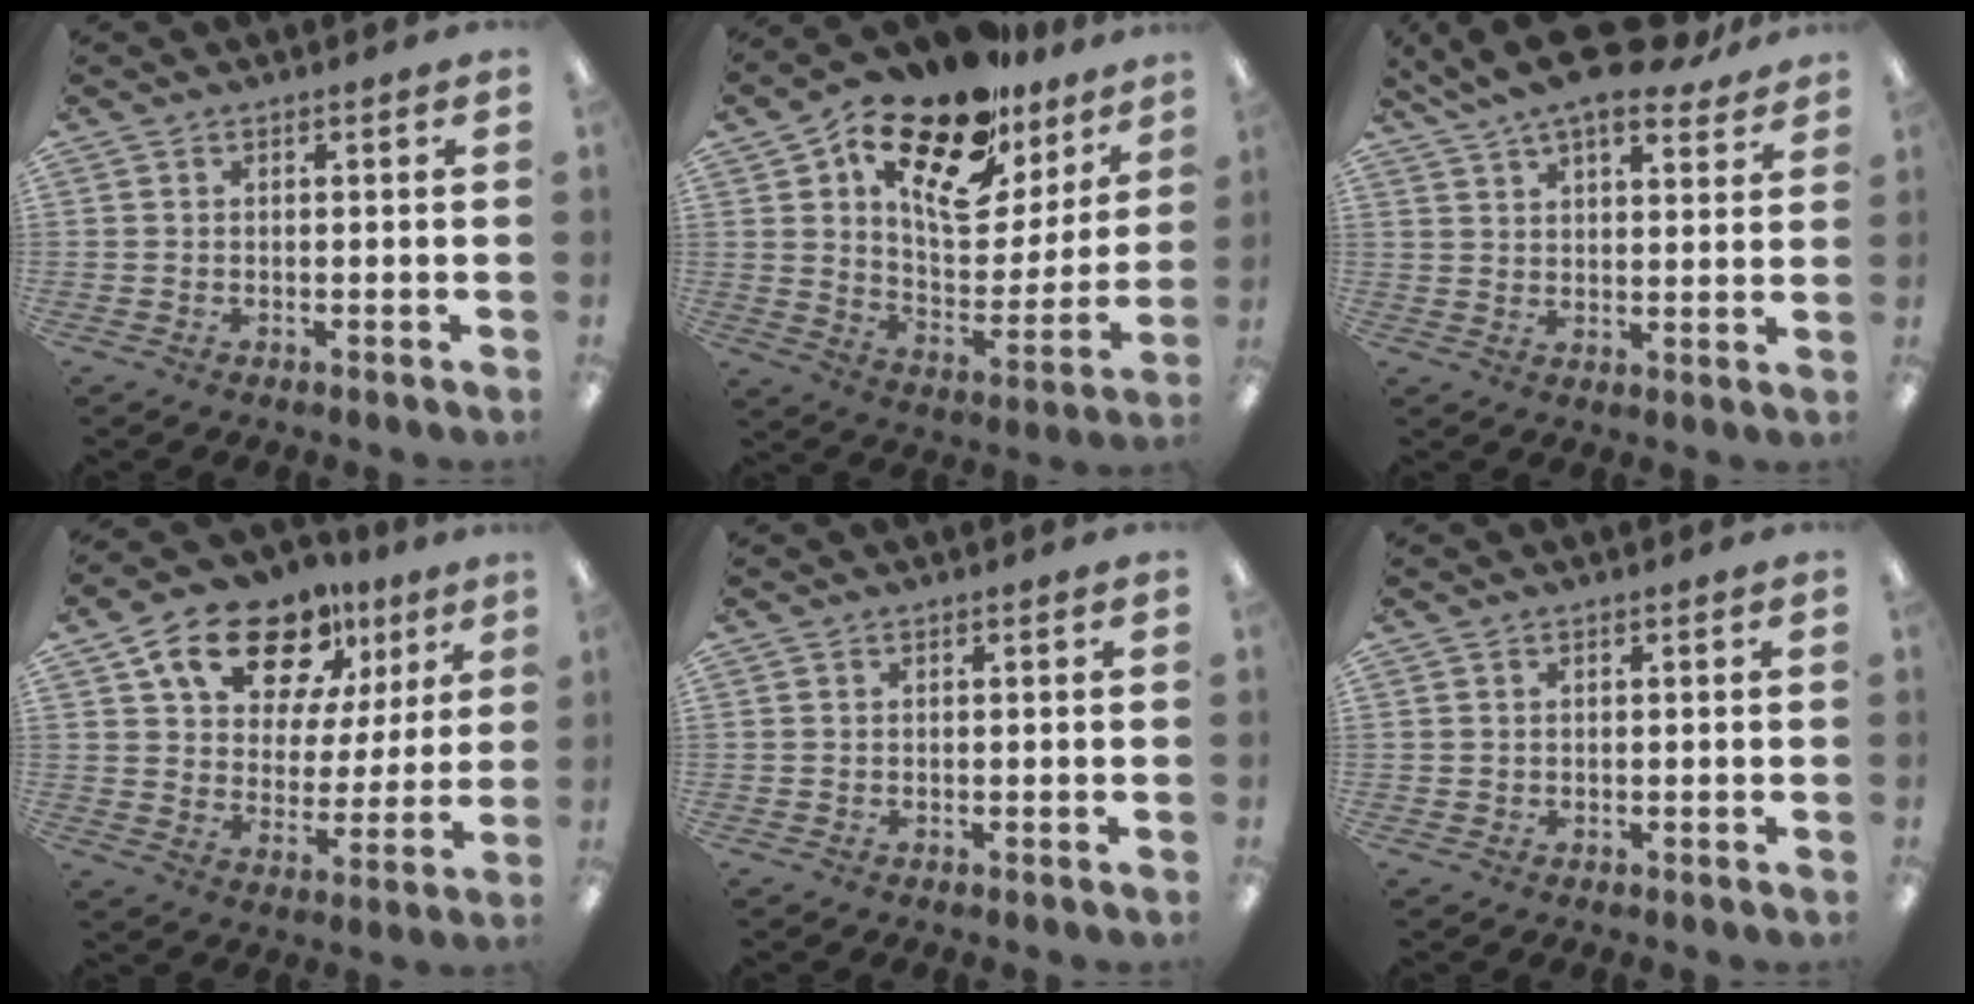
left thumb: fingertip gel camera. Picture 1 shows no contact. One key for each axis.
{"total": 21.6, "fx": 14.5, "fy": 10.3, "fz": 12.2, "tx": -0.185, "ty": -0.093, "tz": 0.252}
{"total": 12.0, "fx": 9.6, "fy": 3.7, "fz": 6.2, "tx": -0.104, "ty": -0.048, "tz": 0.170}
{"total": 17.7, "fx": 11.7, "fy": 10.0, "fz": 8.9, "tx": -0.140, "ty": -0.065, "tz": 0.206}
{"total": 0.0}
{"total": 0.6, "fx": 0.3, "fy": 0.5, "fz": 0.0, "tx": 0.000, "ty": 0.003, "tz": 0.005}